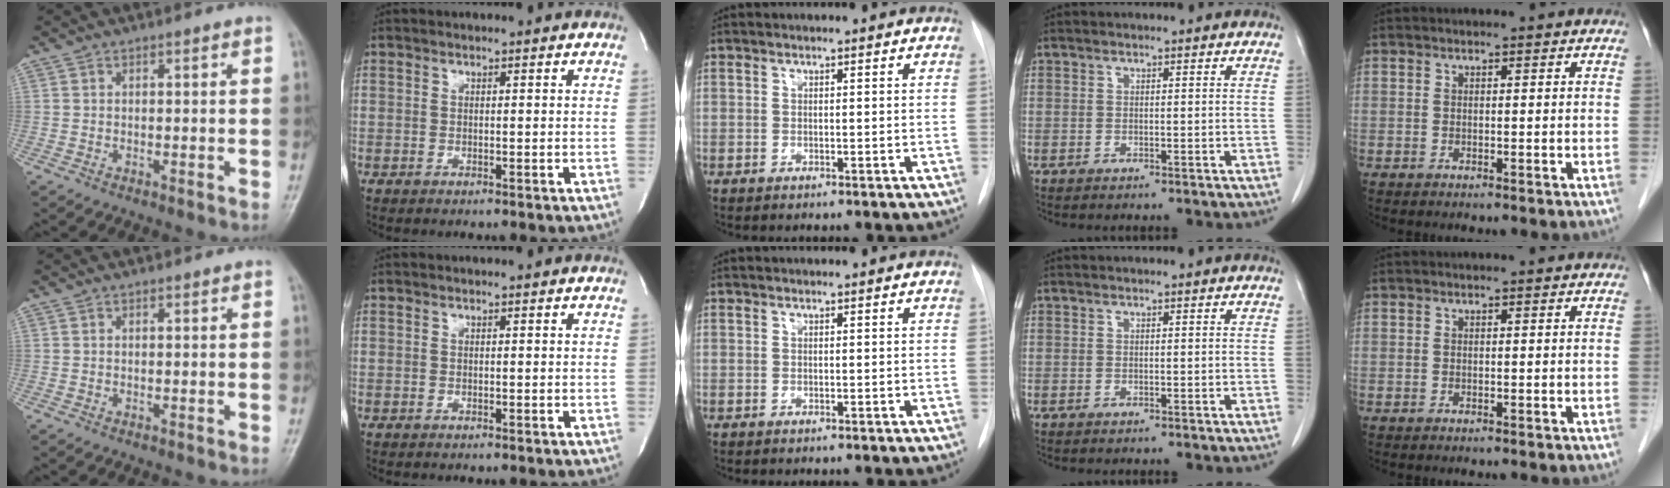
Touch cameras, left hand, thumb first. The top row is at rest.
{}